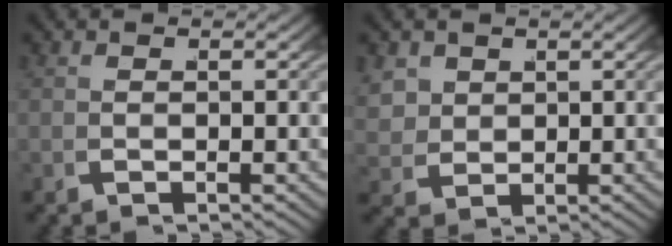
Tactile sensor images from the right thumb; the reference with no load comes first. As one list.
[{"total": 3.1, "force": [1.2, 2.4, 1.6], "torque": [-0.041, -0.015, 0.036]}]